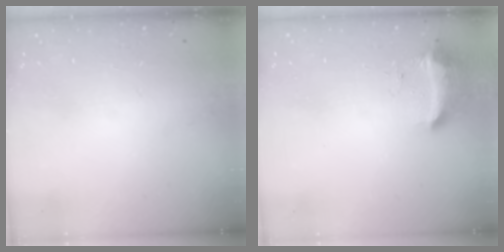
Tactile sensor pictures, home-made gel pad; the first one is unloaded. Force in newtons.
{"total": 9.3, "press": 9.3, "slide": 0.8}